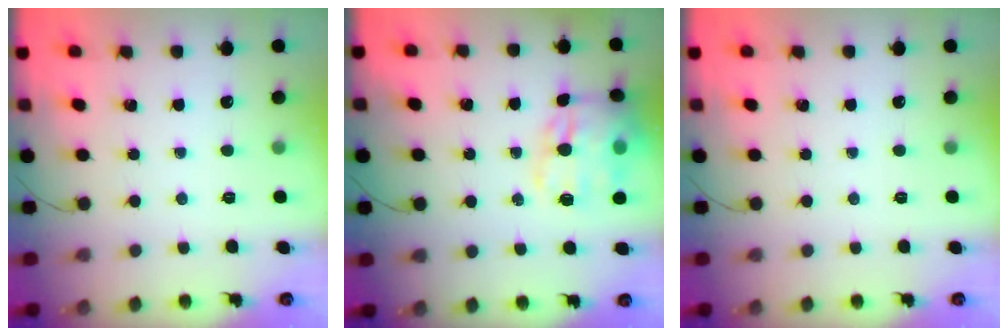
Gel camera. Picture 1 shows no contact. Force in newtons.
{"total": 16.4, "press": 16.2, "slide": 2.6}
{"total": 0.0}